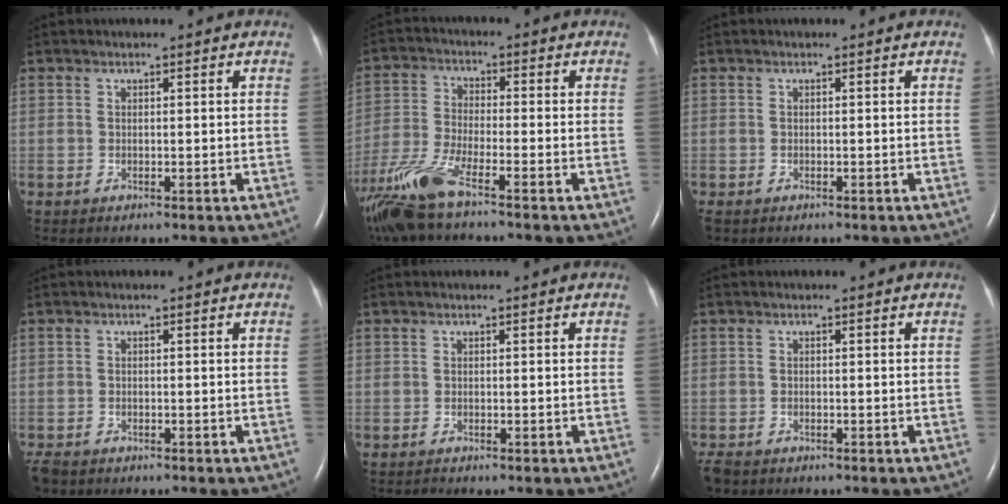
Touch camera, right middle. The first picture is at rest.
{"total": 11.2, "force": [-8.0, 1.4, 7.6], "torque": [-0.169, -0.027, -0.155]}
{"total": 0.6, "force": [-0.5, 0.3, 0.2], "torque": [-0.005, 0.000, -0.006]}
{"total": 3.2, "force": [-2.5, 1.6, 1.0], "torque": [-0.024, -0.005, -0.043]}
{"total": 0.0}
{"total": 2.9, "force": [-2.4, 1.5, 0.9], "torque": [-0.022, -0.005, -0.041]}